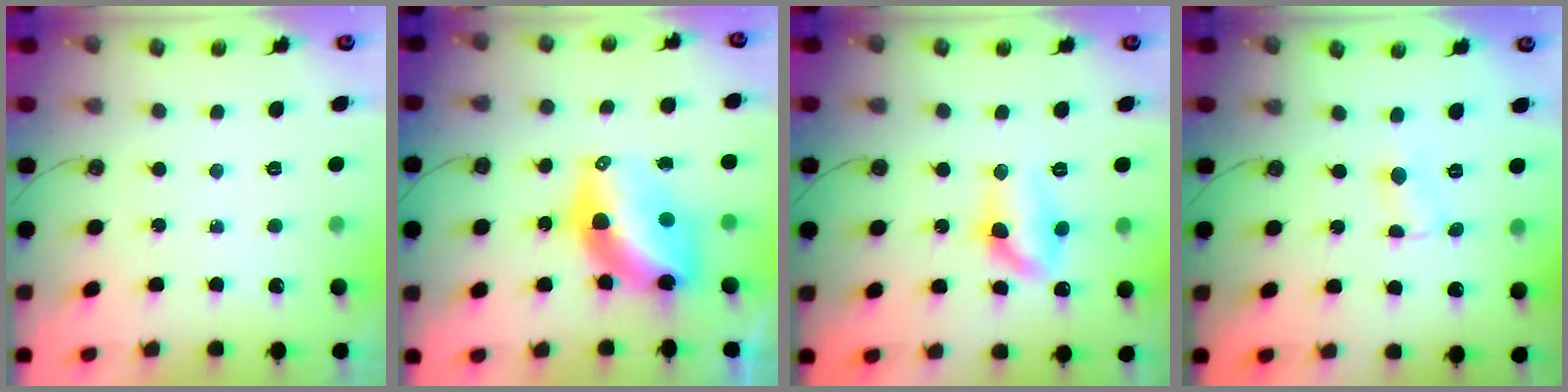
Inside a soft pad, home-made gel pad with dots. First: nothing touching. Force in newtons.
{"total": 10.7, "press": 10.7, "slide": 0.9}
{"total": 10.1, "press": 10.1, "slide": 1.2}
{"total": 1.2, "press": 1.2, "slide": 0.2}